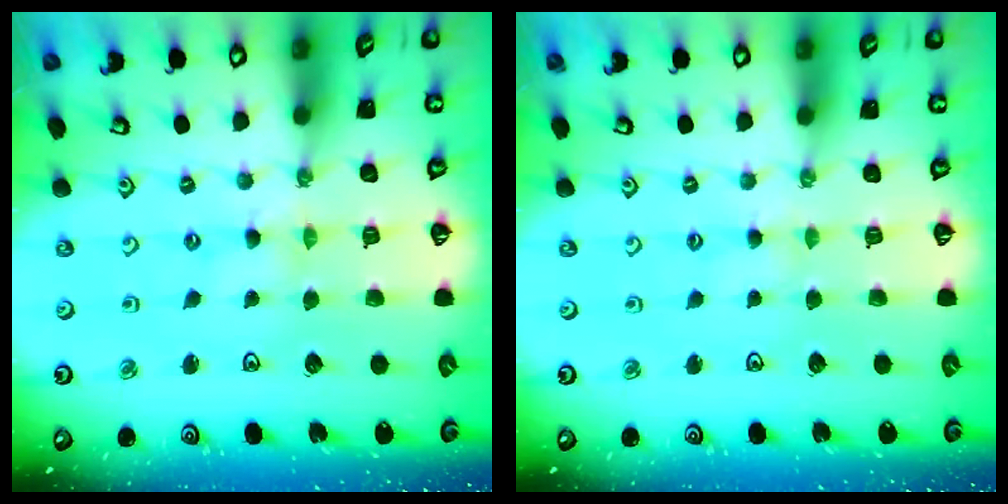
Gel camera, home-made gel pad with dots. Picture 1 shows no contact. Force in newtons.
{"total": 1.5, "press": 1.4, "slide": 0.3}